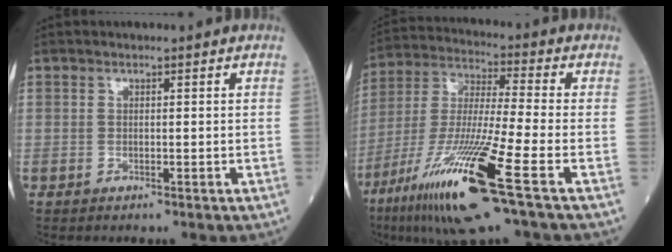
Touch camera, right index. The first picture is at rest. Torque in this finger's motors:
{"motor_torque": [1.60, -0.54, 0.97, 0.21]}